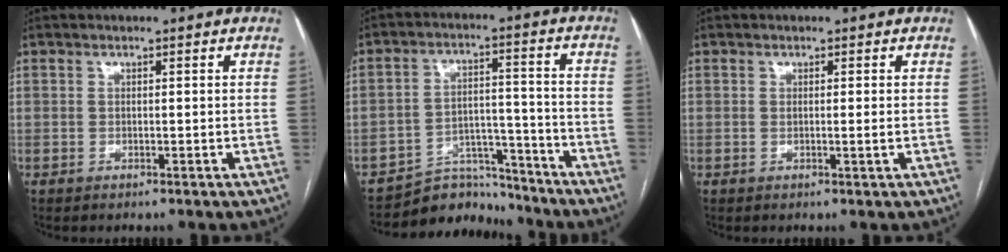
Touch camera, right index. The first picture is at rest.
{"total": 7.8, "force": [-7.4, 2.4, -0.7], "torque": [0.024, 0.042, -0.120]}
{"total": 1.0, "force": [0.0, -0.3, 0.9], "torque": [-0.018, -0.004, -0.002]}